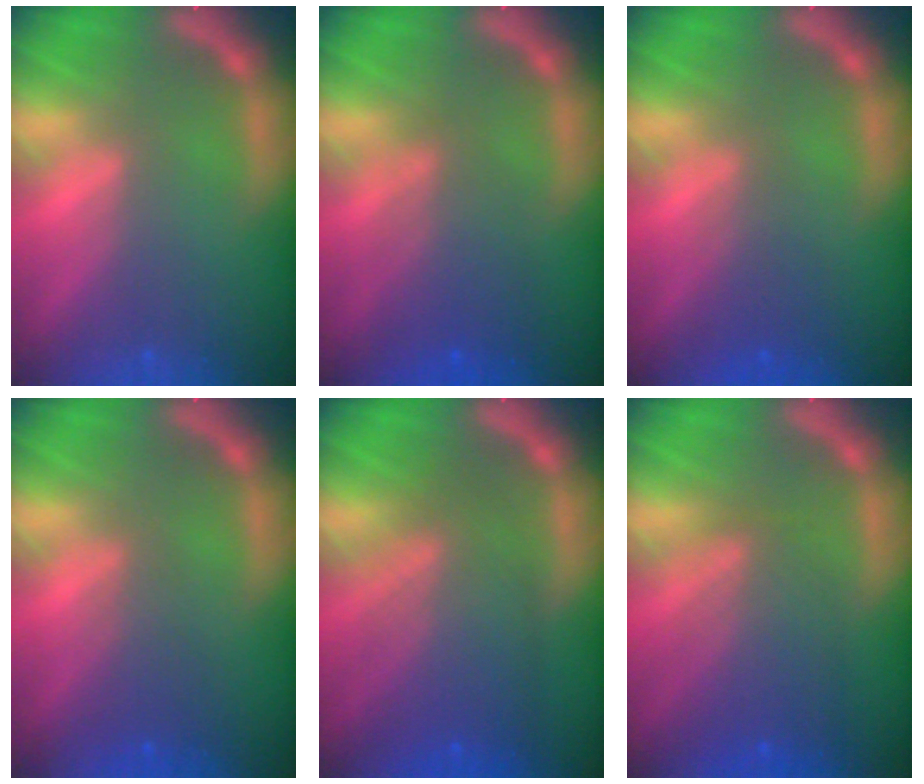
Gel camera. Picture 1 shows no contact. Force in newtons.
{"total": 4.6}
{"total": 2.5}
{"total": 2.5}
{"total": 7.5}
{"total": 5.6}